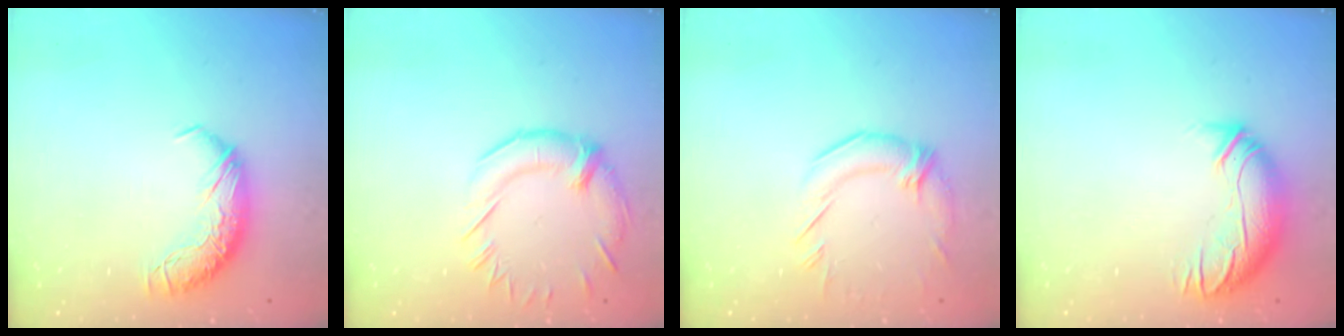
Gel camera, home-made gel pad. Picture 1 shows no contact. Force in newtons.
{"total": 1.3, "press": 0.7, "slide": 1.1}
{"total": 2.0, "press": 1.0, "slide": 1.7}
{"total": 3.2, "press": 1.3, "slide": 2.9}